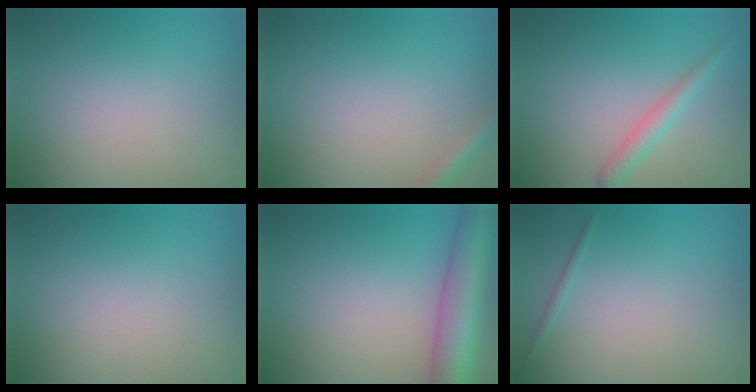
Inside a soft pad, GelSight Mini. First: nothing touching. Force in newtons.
{"total": 1.6, "press": 1.6, "slide": 0.1}
{"total": 2.0, "press": 2.0, "slide": 0.1}
{"total": 0.0}
{"total": 8.4, "press": 8.4, "slide": 0.3}
{"total": 0.6, "press": 0.6, "slide": 0.0}